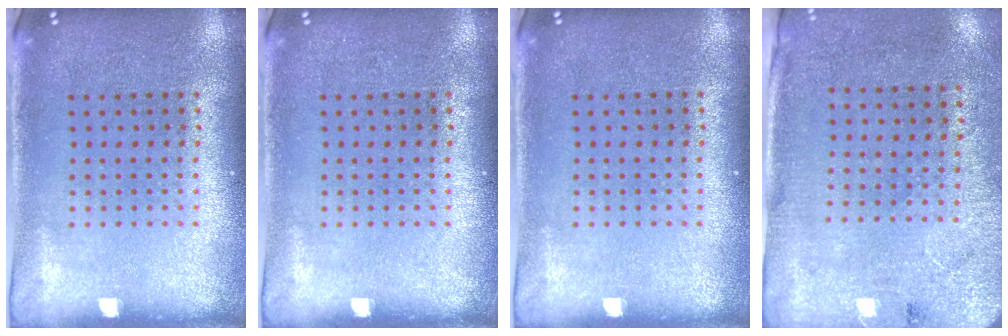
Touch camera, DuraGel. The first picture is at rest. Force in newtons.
{"total": 0.0}
{"total": 0.0}
{"total": 2.7, "press": 2.3, "slide": 1.5}